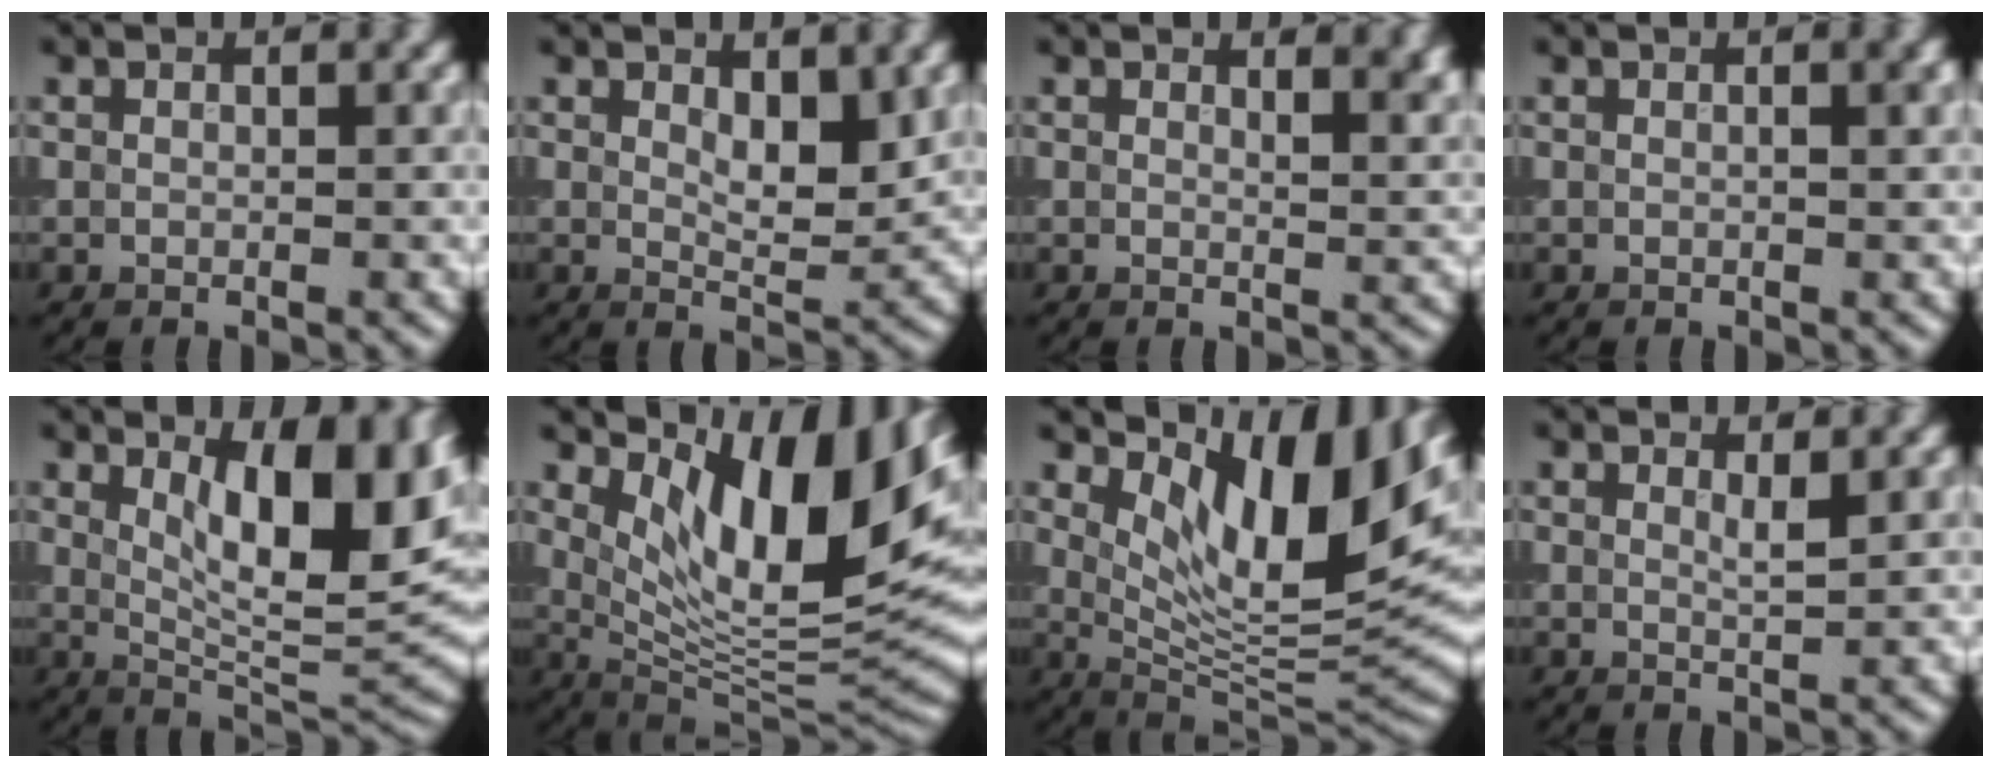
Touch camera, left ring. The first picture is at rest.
{"total": 3.1, "force": [1.2, 1.3, 2.6], "torque": [-0.042, -0.006, 0.021]}
{"total": 2.4, "force": [1.8, 1.0, 1.3], "torque": [0.000, 0.003, 0.022]}
{"total": 0.7, "force": [0.1, 0.0, 0.7], "torque": [-0.009, 0.002, -0.001]}
{"total": 10.2, "force": [3.3, 3.5, 9.0], "torque": [-0.130, -0.003, 0.055]}
{"total": 12.8, "force": [5.3, 4.6, 10.7], "torque": [-0.165, -0.007, 0.101]}
{"total": 11.5, "force": [5.0, 4.4, 9.4], "torque": [-0.144, -0.010, 0.097]}
{"total": 0.8, "force": [0.5, 0.1, 0.6], "torque": [-0.010, -0.004, 0.007]}